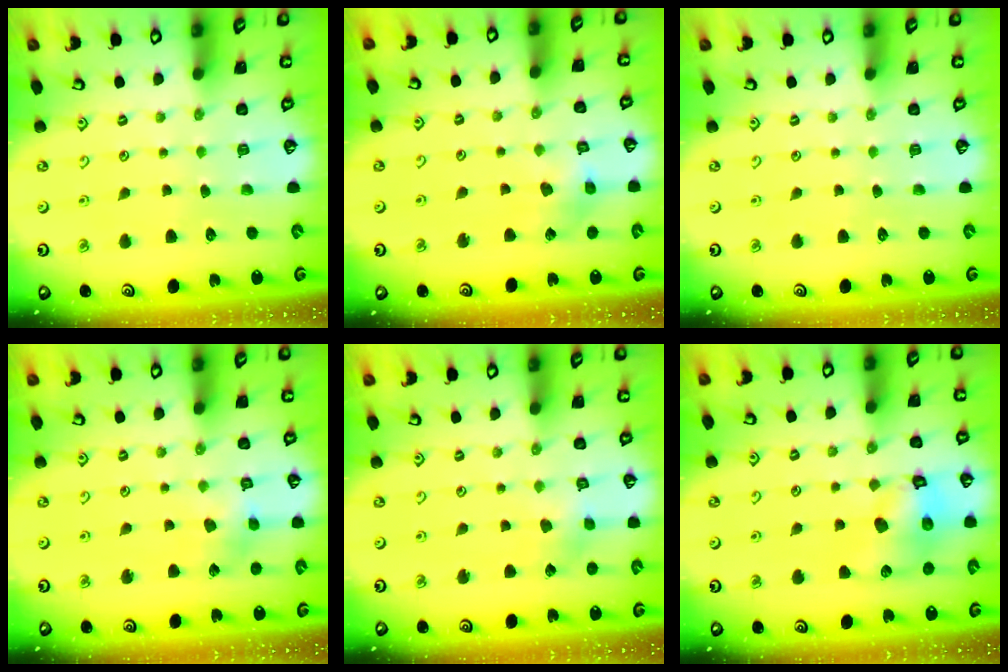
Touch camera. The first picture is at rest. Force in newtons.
{"total": 6.2, "press": 6.2, "slide": 0.6}
{"total": 0.0}
{"total": 4.1, "press": 4.1, "slide": 0.5}
{"total": 2.8, "press": 2.8, "slide": 0.3}
{"total": 12.6, "press": 12.4, "slide": 1.9}